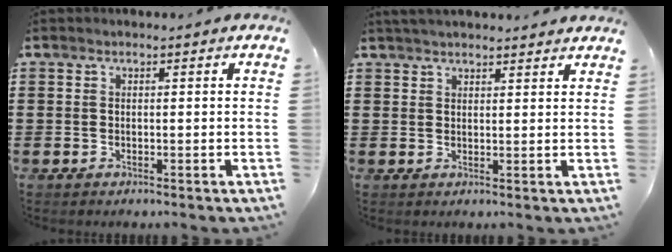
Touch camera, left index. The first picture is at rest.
{"total": 2.3, "force": [2.3, 0.0, 0.3], "torque": [-0.011, -0.002, 0.045]}